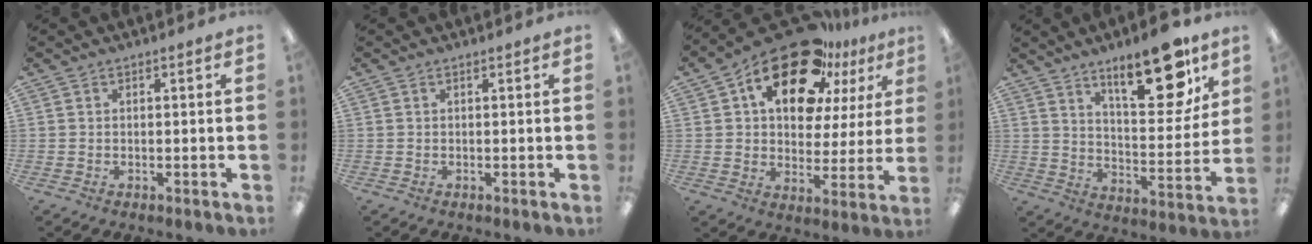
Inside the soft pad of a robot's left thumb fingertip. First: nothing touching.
{"total": 0.0}
{"total": 21.2, "force": [13.5, 10.7, 12.4], "torque": [-0.203, -0.075, 0.233]}
{"total": 18.7, "force": [12.1, 7.0, 12.5], "torque": [-0.166, -0.070, 0.192]}